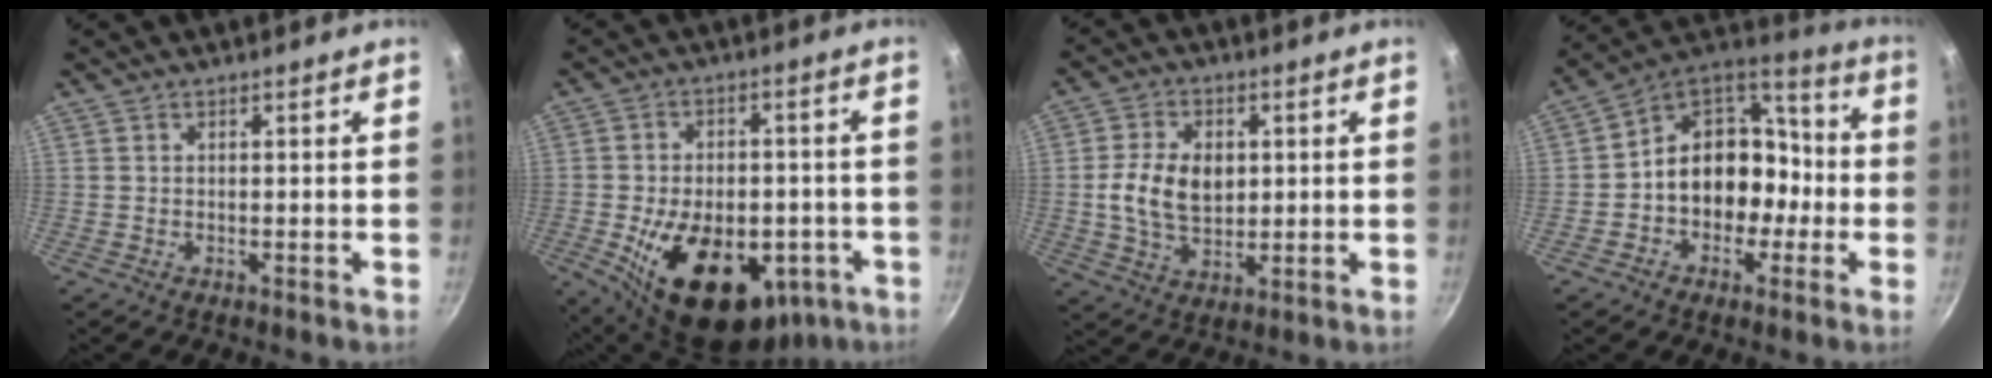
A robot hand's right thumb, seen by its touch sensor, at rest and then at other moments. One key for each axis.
{"total": 21.9, "fx": -7.0, "fy": 13.7, "fz": 15.7, "tx": -0.220, "ty": 0.016, "tz": -0.083}
{"total": 10.2, "fx": 0.9, "fy": 7.0, "fz": 7.4, "tx": -0.120, "ty": -0.003, "tz": 0.017}
{"total": 15.2, "fx": -3.2, "fy": 12.3, "fz": 8.4, "tx": -0.071, "ty": 0.068, "tz": -0.061}